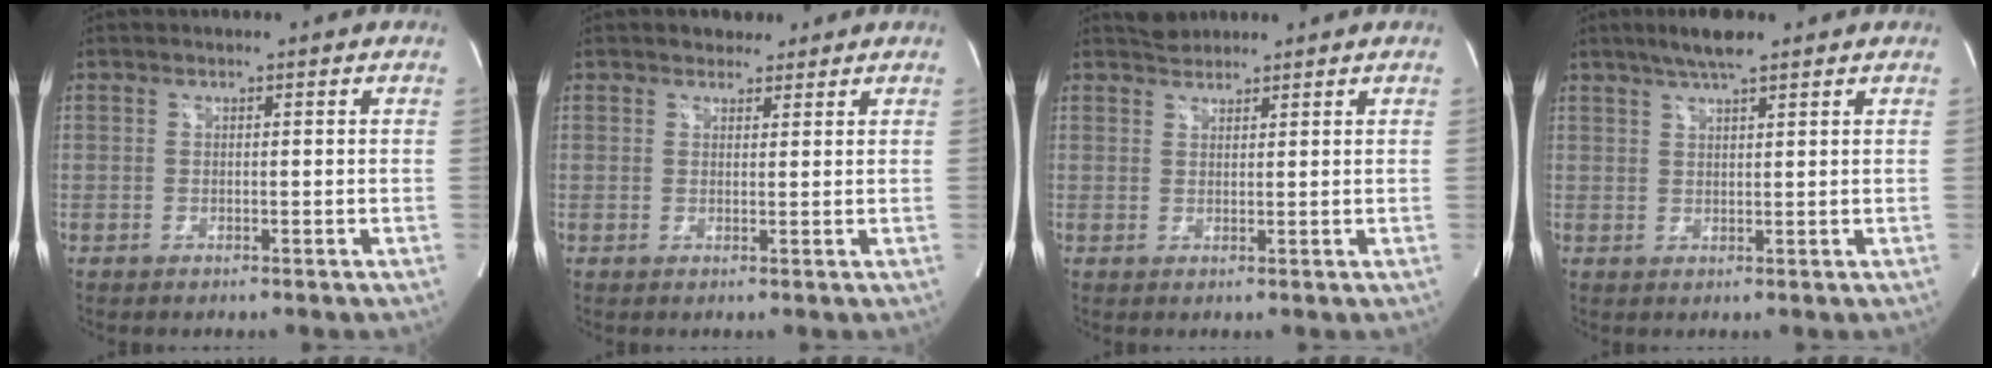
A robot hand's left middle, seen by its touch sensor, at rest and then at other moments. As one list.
[{"total": 2.6, "force": [2.0, 1.5, 0.6], "torque": [-0.009, 0.007, 0.028]}, {"total": 2.3, "force": [2.2, 0.8, 0.0], "torque": [-0.006, 0.012, 0.039]}, {"total": 5.0, "force": [3.8, 0.6, 3.3], "torque": [-0.065, 0.013, 0.067]}]